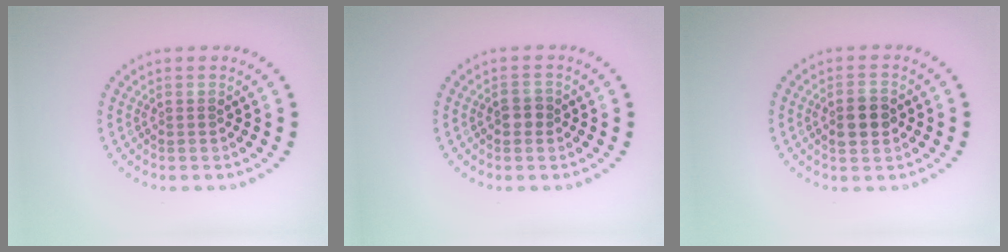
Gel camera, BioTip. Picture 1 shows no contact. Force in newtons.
{"total": 1.4, "press": 1.3, "slide": 0.3}
{"total": 2.9, "press": 2.9, "slide": 0.1}